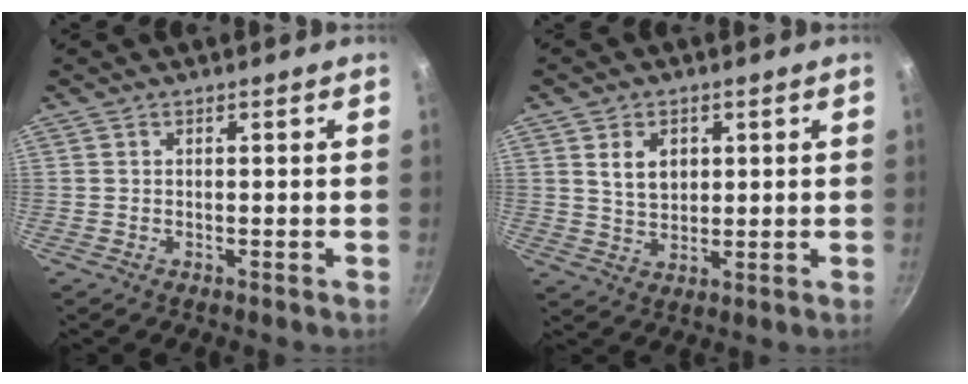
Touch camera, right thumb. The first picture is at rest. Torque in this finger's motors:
{"motor_torque": [-0.69, 0.31, 0.15, 0.55, 0.00]}